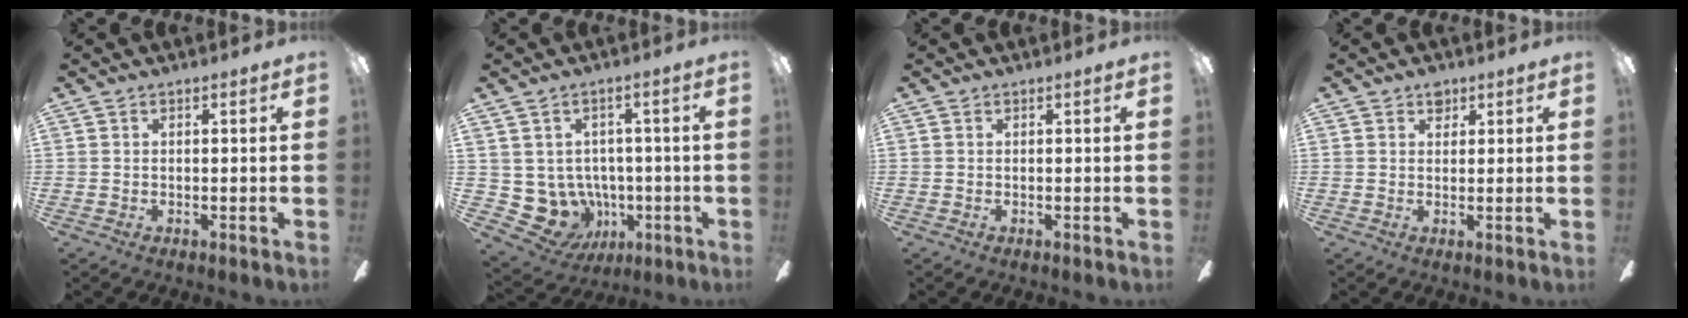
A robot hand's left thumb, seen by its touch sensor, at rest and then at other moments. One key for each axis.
{"total": 8.4, "fx": -0.2, "fy": 8.1, "fz": 2.2, "tx": -0.074, "ty": -0.013, "tz": 0.007}
{"total": 0.0}
{"total": 2.6, "fx": 1.7, "fy": 1.7, "fz": 1.1, "tx": 0.000, "ty": -0.007, "tz": 0.026}